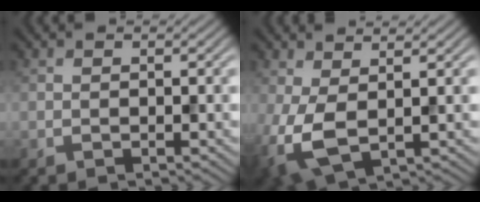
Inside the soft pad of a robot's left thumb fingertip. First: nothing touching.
{"total": 5.0, "force": [0.1, 2.6, 4.3], "torque": [-0.114, -0.003, 0.003]}